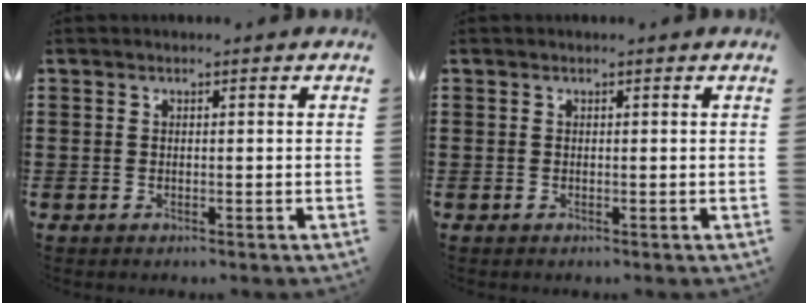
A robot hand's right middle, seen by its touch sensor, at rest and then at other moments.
{"total": 0.0}